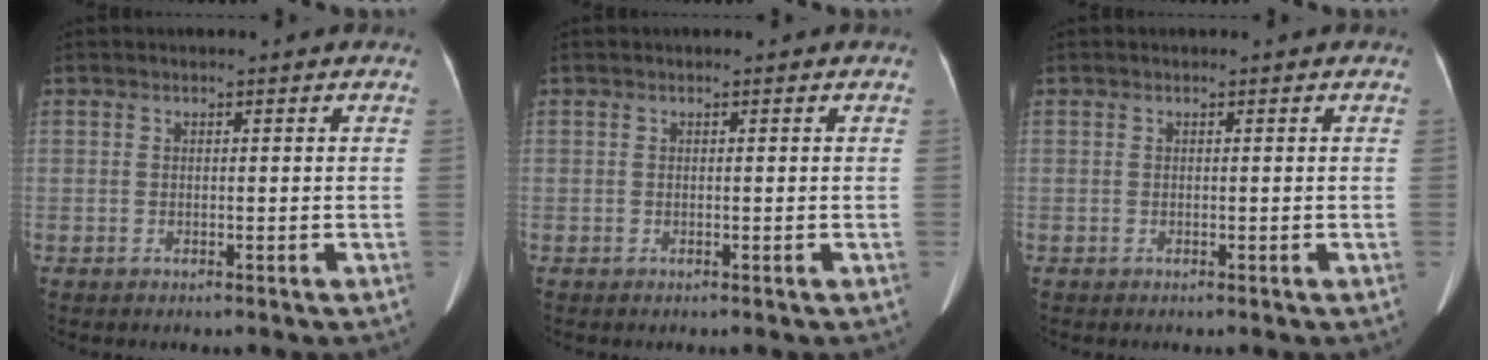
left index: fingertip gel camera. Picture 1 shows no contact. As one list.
[{"total": 0.0}, {"total": 0.0}]